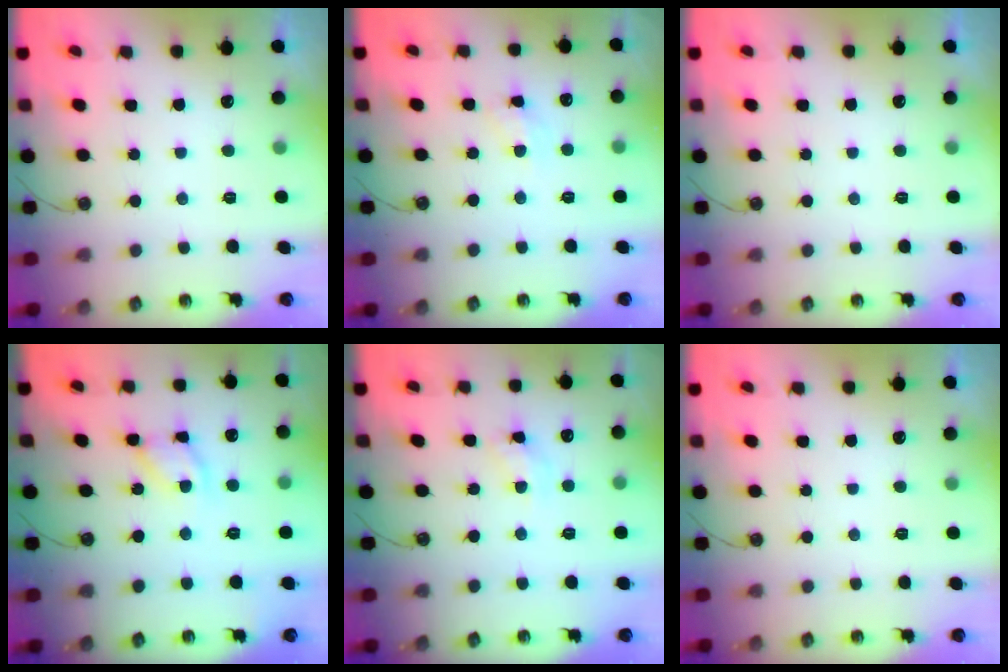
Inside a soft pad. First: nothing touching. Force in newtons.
{"total": 5.2, "press": 5.2, "slide": 0.4}
{"total": 0.0}
{"total": 11.0, "press": 11.0, "slide": 0.7}
{"total": 6.8, "press": 6.8, "slide": 0.5}
{"total": 0.0}